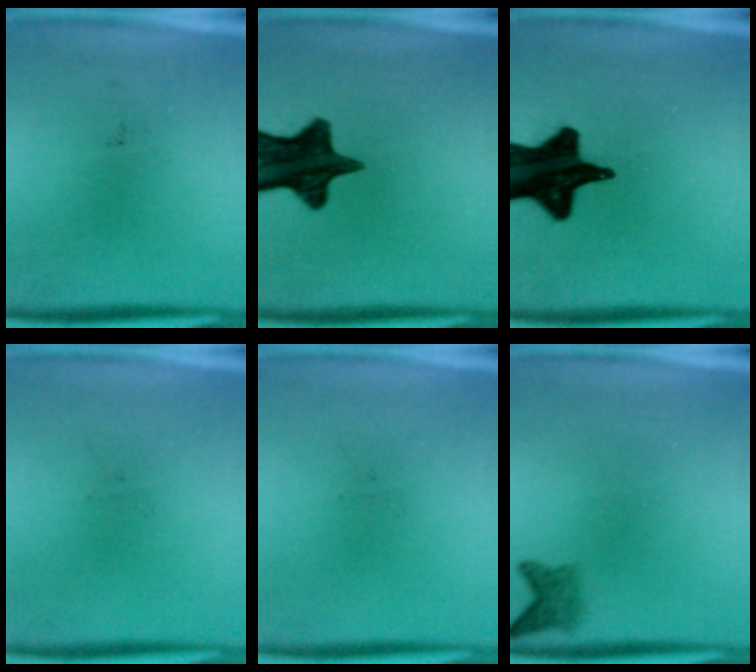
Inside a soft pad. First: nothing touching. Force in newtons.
{"total": 13.8}
{"total": 19.5}
{"total": 0.0}
{"total": 0.0}
{"total": 2.1}